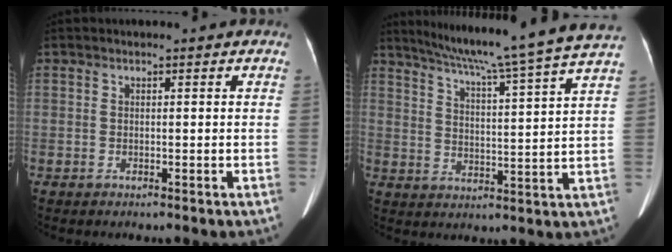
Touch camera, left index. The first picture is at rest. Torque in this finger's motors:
{"motor_torque": [-0.68, -0.62, 0.00, 0.08]}